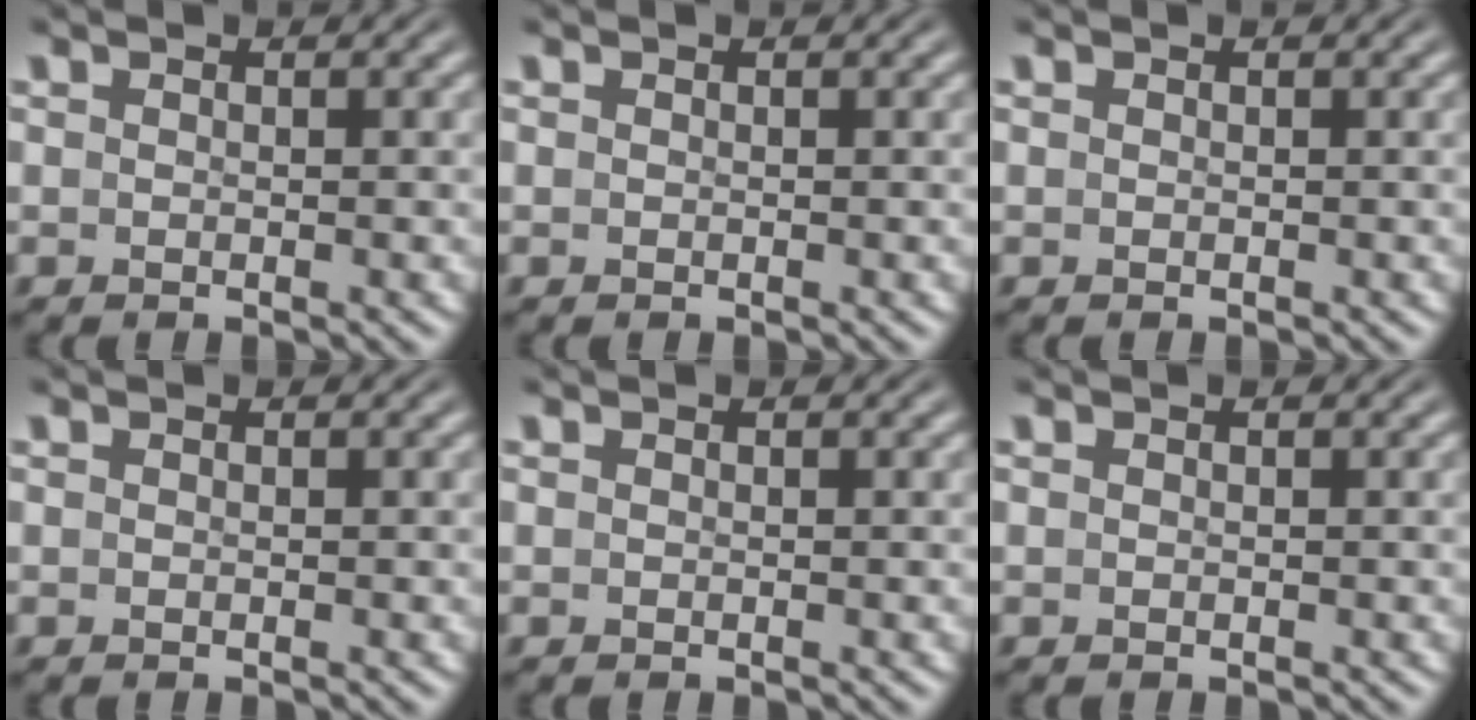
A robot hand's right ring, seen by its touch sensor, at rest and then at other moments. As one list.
[{"total": 0.0}, {"total": 0.0}, {"total": 0.0}, {"total": 0.0}, {"total": 0.0}]